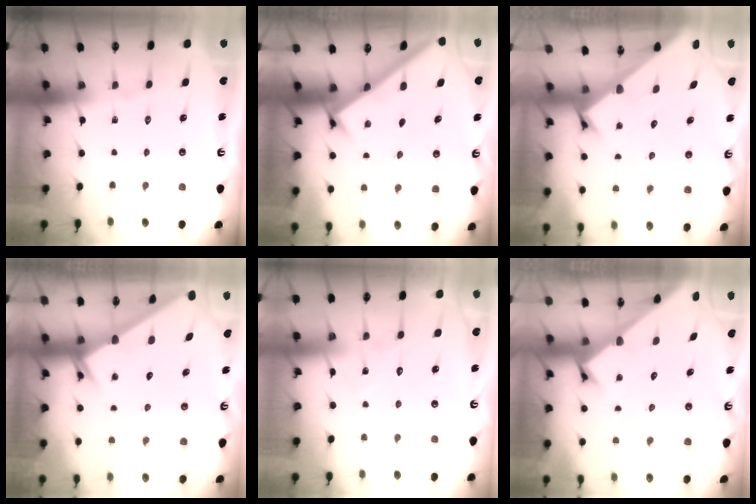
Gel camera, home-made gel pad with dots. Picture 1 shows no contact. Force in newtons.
{"total": 2.6, "press": 2.6, "slide": 0.1}
{"total": 2.5, "press": 2.5, "slide": 0.3}
{"total": 2.3, "press": 2.3, "slide": 0.1}
{"total": 6.6, "press": 6.6, "slide": 0.4}
{"total": 2.4, "press": 2.4, "slide": 0.2}